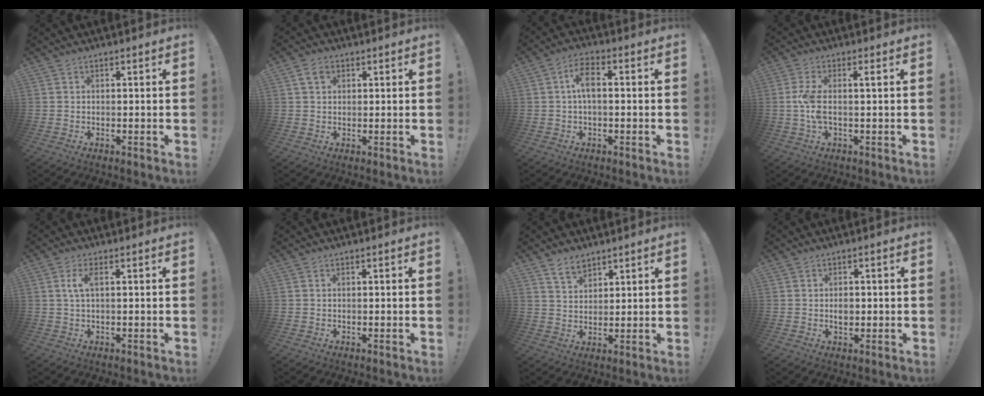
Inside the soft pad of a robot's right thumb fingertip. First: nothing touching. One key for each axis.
{"total": 3.1, "fx": 1.4, "fy": 2.0, "fz": 1.9, "tx": -0.033, "ty": 0.005, "tz": 0.026}
{"total": 6.4, "fx": 0.4, "fy": 2.9, "fz": 5.7, "tx": -0.107, "ty": 0.010, "tz": 0.006}
{"total": 6.0, "fx": 0.0, "fy": 1.2, "fz": 5.9, "tx": -0.134, "ty": -0.004, "tz": -0.004}
{"total": 3.9, "fx": 0.8, "fy": 1.1, "fz": 3.7, "tx": -0.066, "ty": 0.002, "tz": 0.012}
{"total": 0.0}
{"total": 5.7, "fx": 4.4, "fy": 3.1, "fz": 1.8, "tx": -0.028, "ty": -0.022, "tz": 0.082}
{"total": 2.6, "fx": -0.4, "fy": 1.9, "fz": 1.7, "tx": -0.013, "ty": -0.004, "tz": -0.011}